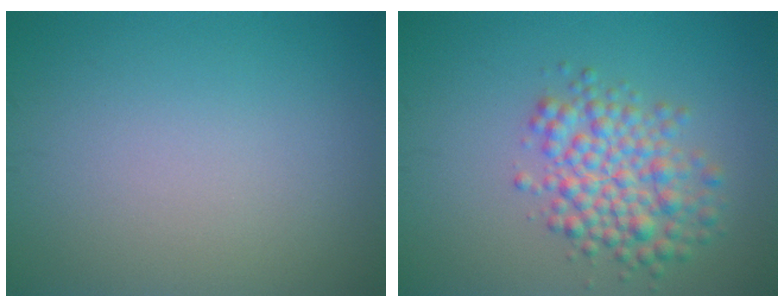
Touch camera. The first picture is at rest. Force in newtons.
{"total": 4.9, "press": 4.9, "slide": 0.1}